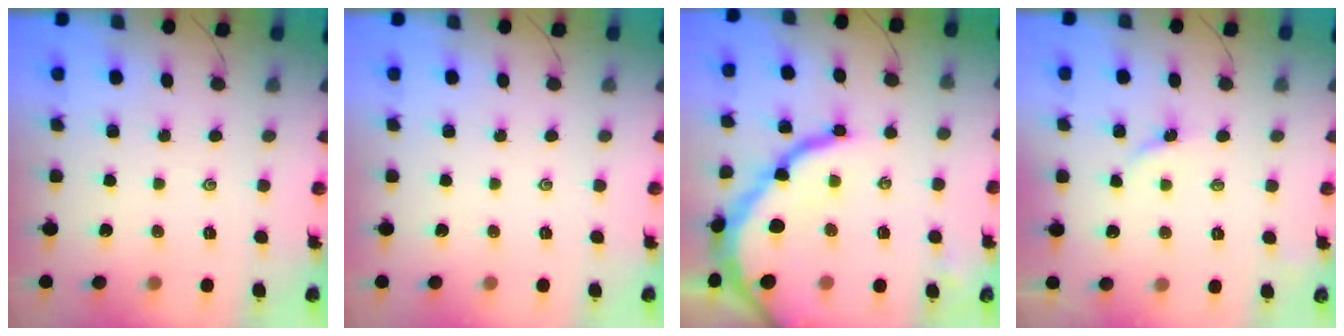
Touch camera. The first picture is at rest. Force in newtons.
{"total": 0.0}
{"total": 18.0, "press": 17.9, "slide": 1.8}
{"total": 2.4, "press": 2.4, "slide": 0.3}